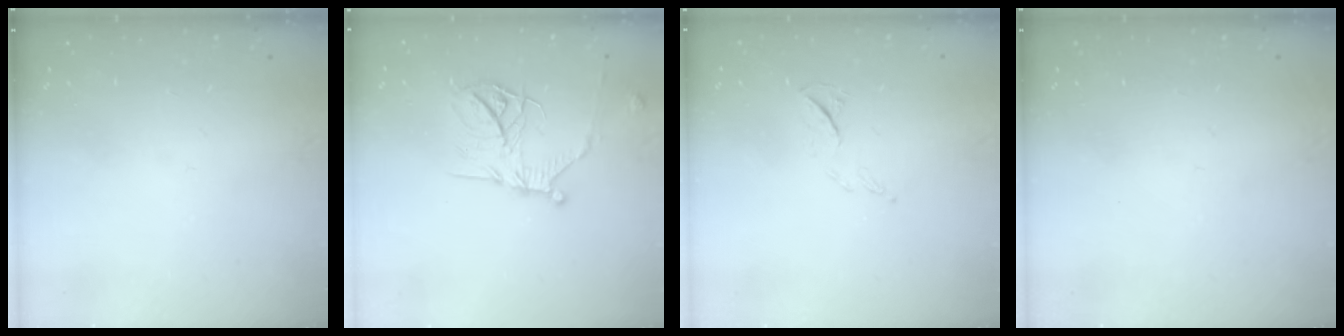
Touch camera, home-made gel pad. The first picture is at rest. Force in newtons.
{"total": 15.9, "press": 15.9, "slide": 1.5}
{"total": 5.7, "press": 5.6, "slide": 1.2}
{"total": 0.0}